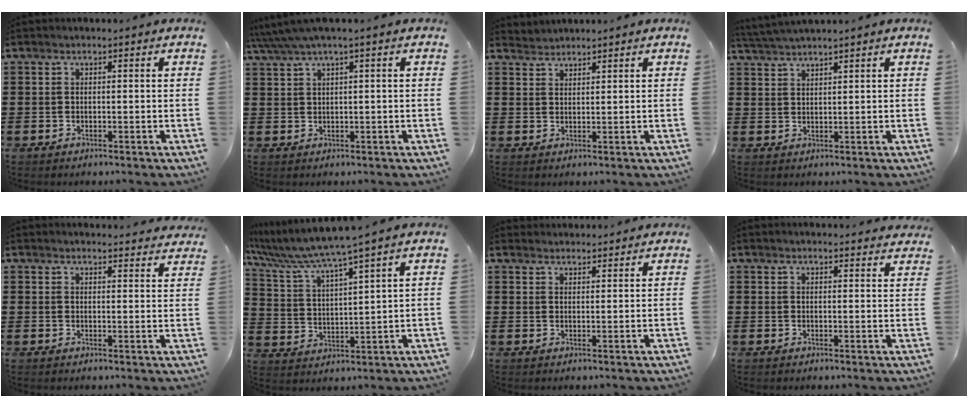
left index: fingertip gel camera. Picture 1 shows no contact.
{"total": 2.2, "force": [1.0, -0.1, 1.9], "torque": [-0.045, -0.002, 0.014]}
{"total": 1.7, "force": [1.6, 0.1, -0.5], "torque": [0.004, 0.003, 0.035]}
{"total": 2.4, "force": [2.3, -0.4, 0.3], "torque": [-0.012, -0.001, 0.046]}
{"total": 2.6, "force": [2.6, 0.0, 0.1], "torque": [-0.002, -0.012, 0.048]}
{"total": 6.0, "force": [5.3, -0.8, 2.9], "torque": [-0.081, -0.039, 0.084]}
{"total": 2.1, "force": [2.1, 0.3, -0.1], "torque": [-0.002, -0.001, 0.042]}
{"total": 2.0, "force": [2.0, 0.0, 0.2], "torque": [-0.008, -0.002, 0.038]}